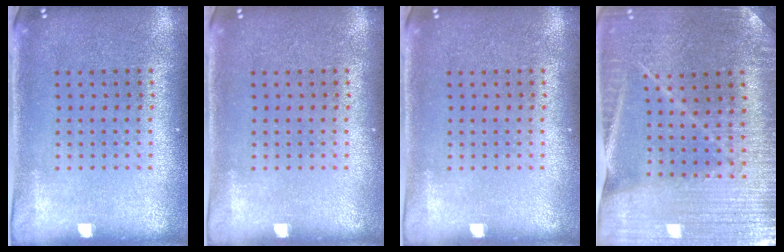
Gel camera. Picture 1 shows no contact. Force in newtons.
{"total": 0.0}
{"total": 0.0}
{"total": 3.0, "press": 3.0, "slide": 0.3}